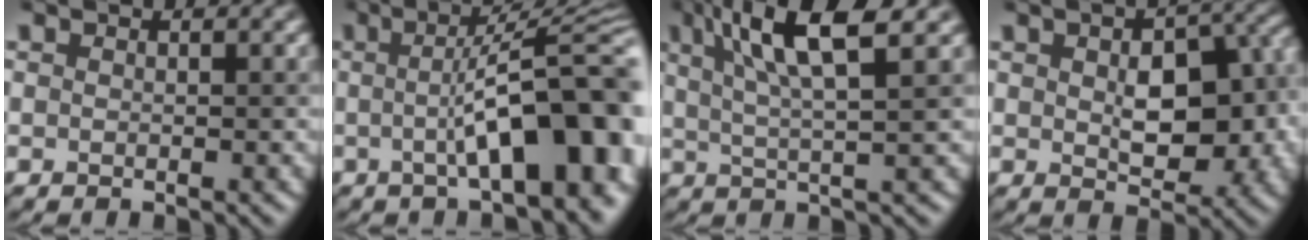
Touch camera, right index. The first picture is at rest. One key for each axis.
{"total": 12.6, "fx": -0.8, "fy": 3.6, "fz": 12.0, "tx": -0.129, "ty": 0.019, "tz": -0.011}
{"total": 7.8, "fx": 3.2, "fy": 1.8, "fz": 6.8, "tx": -0.111, "ty": 0.016, "tz": 0.059}
{"total": 8.4, "fx": -0.1, "fy": 4.8, "fz": 6.9, "tx": -0.097, "ty": -0.001, "tz": 0.006}